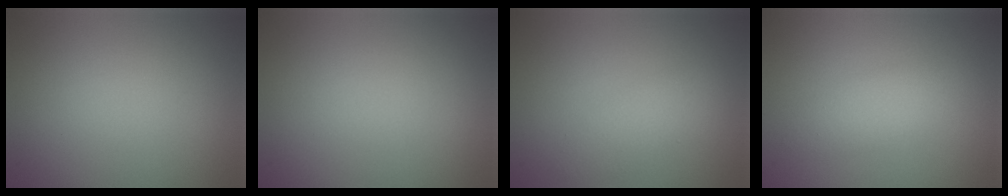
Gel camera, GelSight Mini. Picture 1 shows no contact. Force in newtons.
{"total": 0.0}
{"total": 2.2, "press": 2.2, "slide": 0.1}
{"total": 2.1, "press": 2.1, "slide": 0.1}